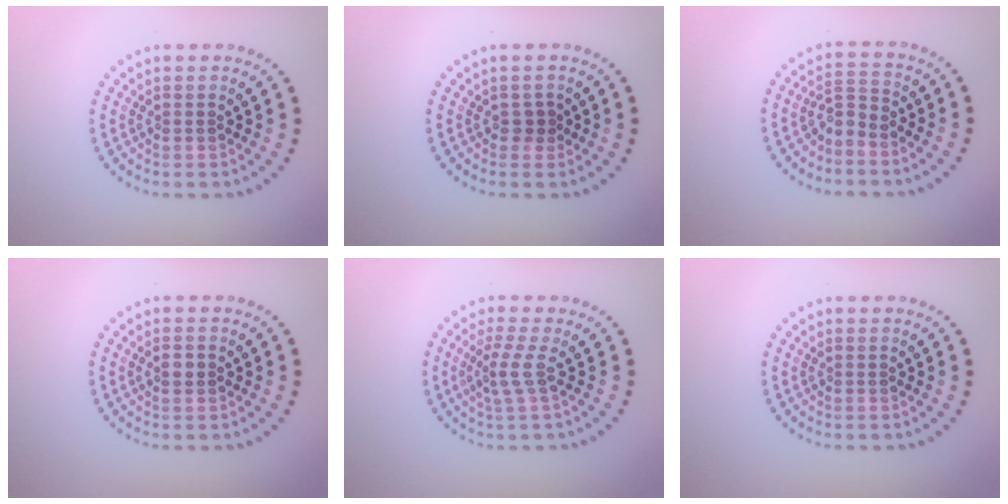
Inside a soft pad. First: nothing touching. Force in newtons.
{"total": 0.9, "press": 0.7, "slide": 0.6}
{"total": 2.2, "press": 1.6, "slide": 1.5}
{"total": 1.0, "press": 0.9, "slide": 0.3}
{"total": 2.1, "press": 1.5, "slide": 1.5}
{"total": 0.0}